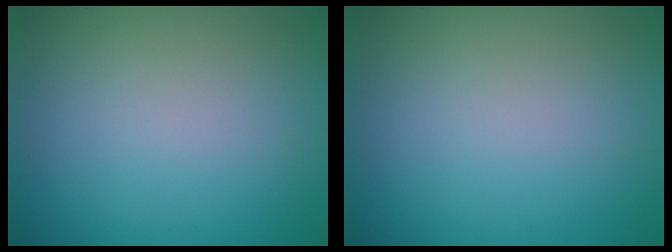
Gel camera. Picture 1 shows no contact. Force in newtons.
{"total": 0.0}